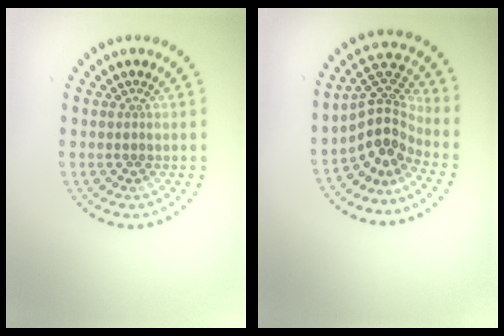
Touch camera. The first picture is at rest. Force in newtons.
{"total": 4.1, "press": 2.7, "slide": 3.1}